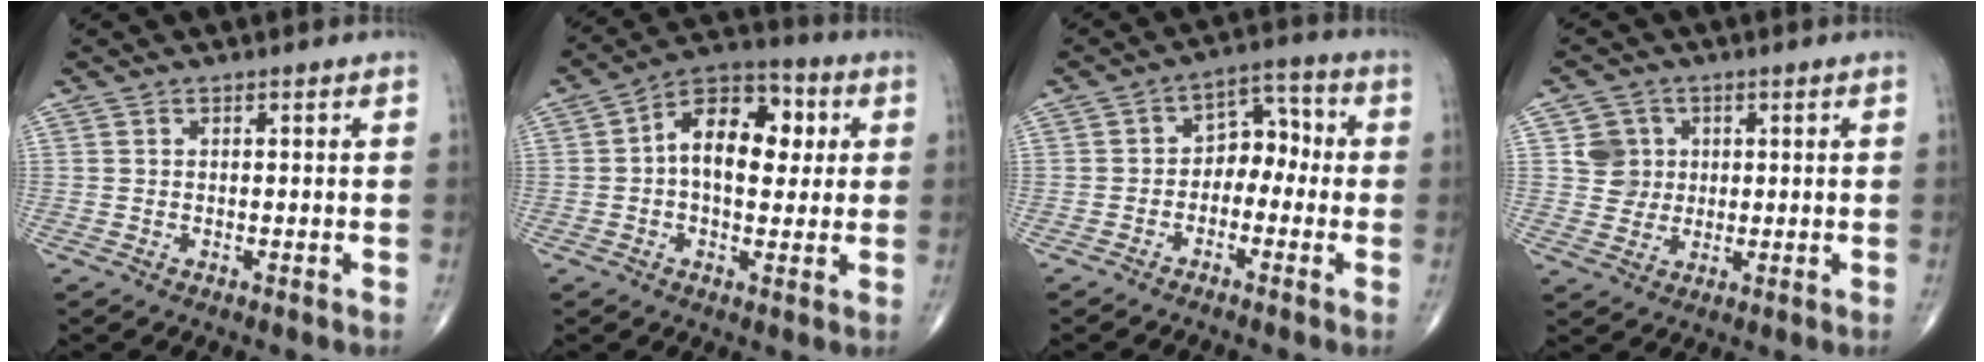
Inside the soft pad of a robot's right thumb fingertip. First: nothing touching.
{"total": 13.4, "force": [1.8, 8.2, 10.4], "torque": [-0.130, 0.025, 0.017]}
{"total": 6.7, "force": [-1.4, 4.8, 4.5], "torque": [-0.032, 0.041, -0.040]}
{"total": 5.1, "force": [1.2, 4.9, 0.8], "torque": [0.015, 0.000, 0.019]}